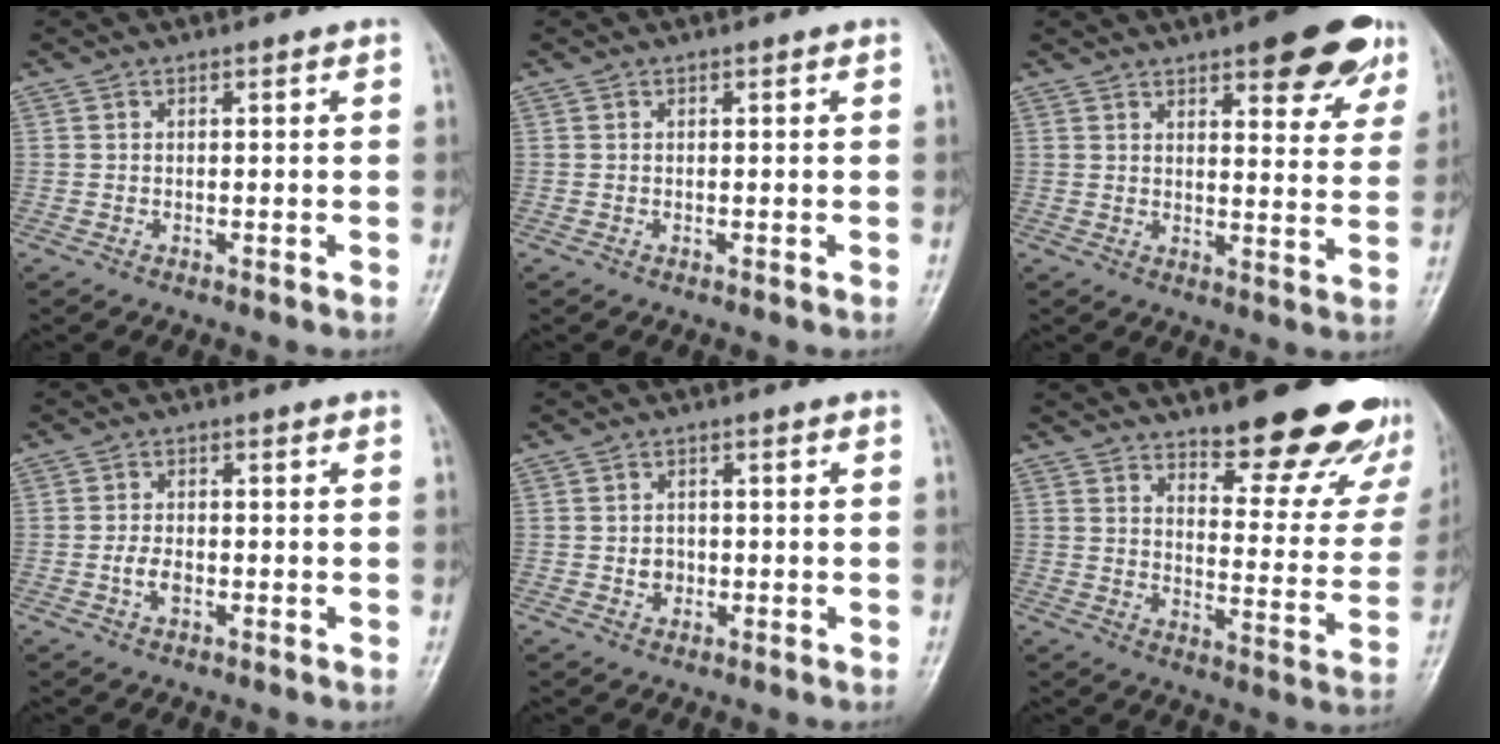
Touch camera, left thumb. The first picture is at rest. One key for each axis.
{"total": 0.0}
{"total": 14.6, "fx": 9.0, "fy": 4.9, "fz": 10.5, "tx": -0.092, "ty": -0.040, "tz": 0.109}
{"total": 2.6, "fx": -0.7, "fy": 1.5, "fz": 2.0, "tx": -0.036, "ty": 0.005, "tz": -0.015}
{"total": 2.1, "fx": -0.3, "fy": 1.9, "fz": 1.0, "tx": -0.002, "ty": 0.004, "tz": -0.004}
{"total": 22.3, "fx": 16.9, "fy": 7.2, "fz": 12.7, "tx": -0.113, "ty": -0.106, "tz": 0.212}